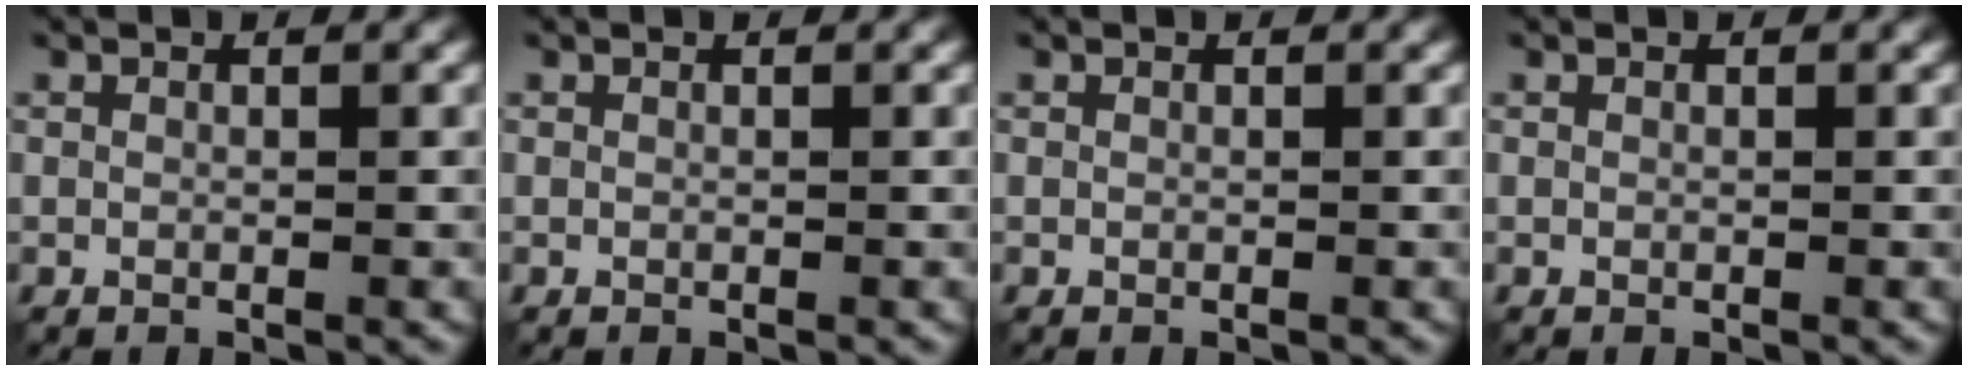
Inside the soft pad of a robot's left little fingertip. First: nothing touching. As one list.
[{"total": 0.0}, {"total": 0.0}, {"total": 0.0}]